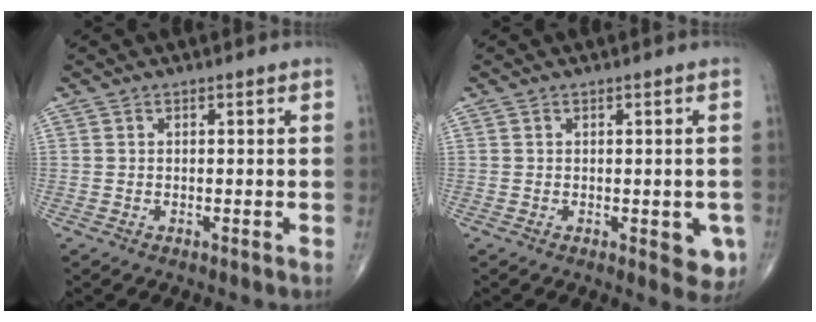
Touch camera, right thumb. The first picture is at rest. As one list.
[{"total": 4.7, "force": [-1.2, 2.3, 4.0], "torque": [-0.021, -0.004, -0.011]}]